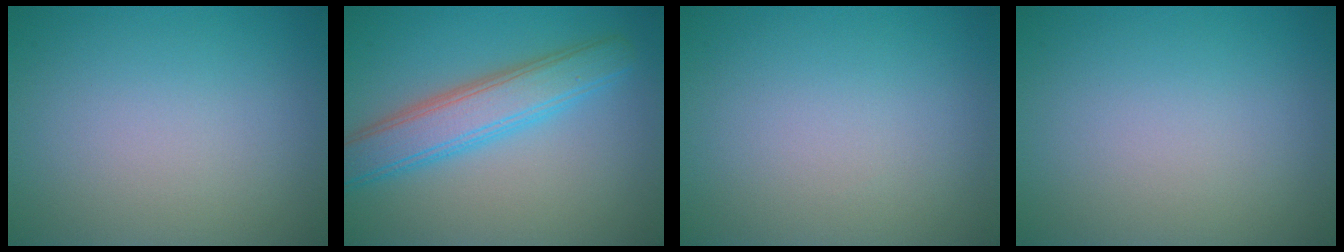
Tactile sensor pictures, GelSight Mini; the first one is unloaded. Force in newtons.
{"total": 5.2, "press": 5.2, "slide": 0.1}
{"total": 0.0}
{"total": 0.0}